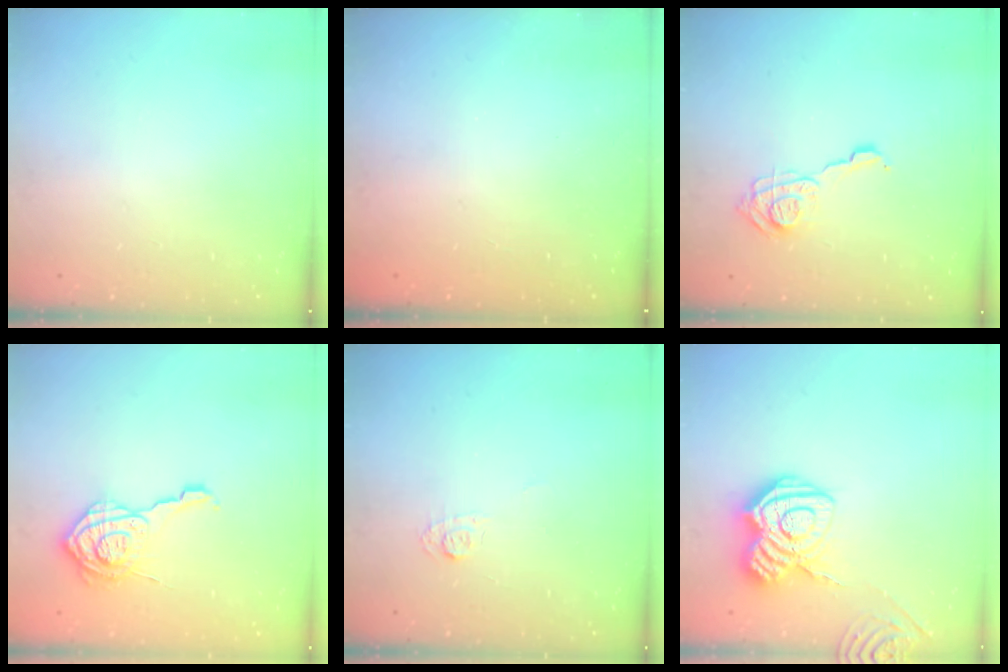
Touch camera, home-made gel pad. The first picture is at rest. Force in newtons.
{"total": 2.3, "press": 2.2, "slide": 0.8}
{"total": 10.4, "press": 10.4, "slide": 0.4}
{"total": 11.7, "press": 11.6, "slide": 0.7}
{"total": 4.3, "press": 4.2, "slide": 0.6}
{"total": 13.3, "press": 13.3, "slide": 0.8}